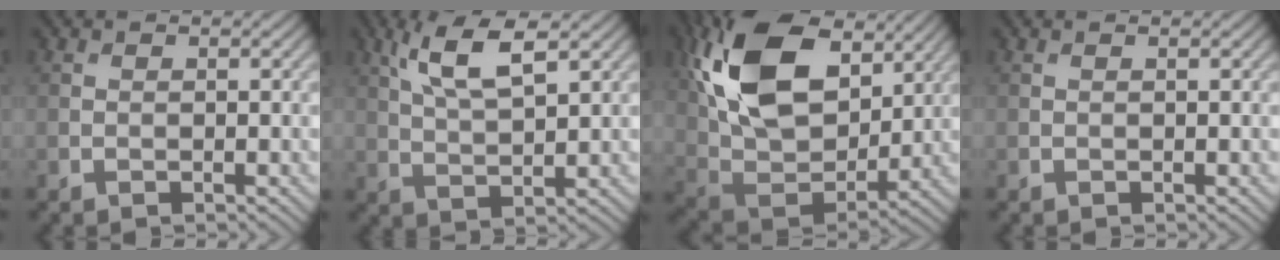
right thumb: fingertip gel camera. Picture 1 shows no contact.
{"total": 7.5, "force": [3.8, 2.5, 6.0], "torque": [-0.130, 0.006, 0.077]}
{"total": 17.8, "force": [7.5, 10.7, 12.1], "torque": [-0.278, 0.017, 0.141]}
{"total": 0.0}